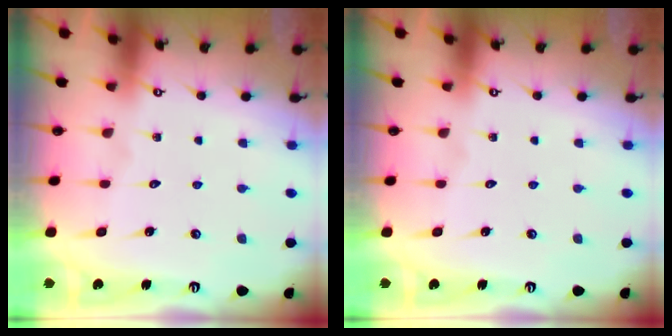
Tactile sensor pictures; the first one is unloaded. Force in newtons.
{"total": 0.0}